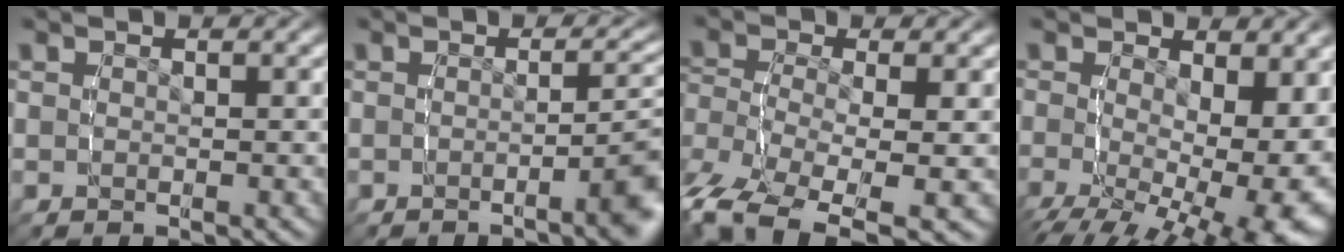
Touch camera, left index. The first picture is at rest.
{"total": 4.3, "force": [-1.6, 0.7, 3.9], "torque": [-0.035, 0.004, -0.028]}
{"total": 9.0, "force": [-5.8, 4.3, 5.3], "torque": [-0.131, -0.061, -0.062]}
{"total": 10.2, "force": [-3.5, 4.8, 8.2], "torque": [-0.136, -0.063, -0.023]}